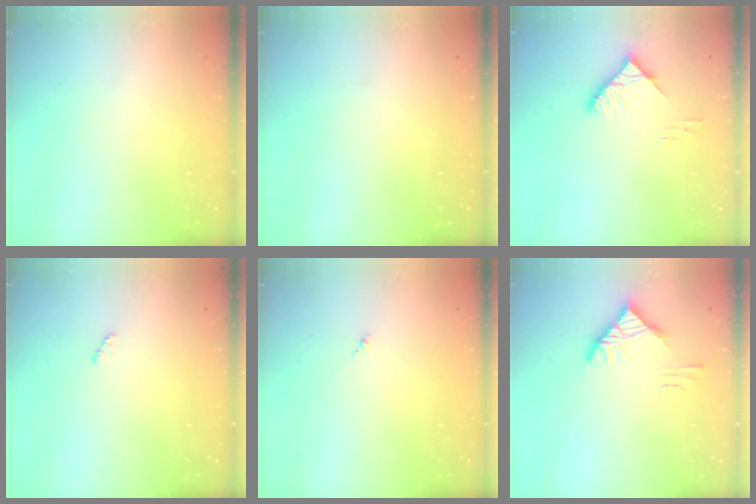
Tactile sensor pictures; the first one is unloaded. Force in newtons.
{"total": 0.0}
{"total": 5.2, "press": 5.1, "slide": 0.7}
{"total": 1.3, "press": 1.3, "slide": 0.2}
{"total": 0.0}
{"total": 4.3, "press": 4.3, "slide": 0.5}